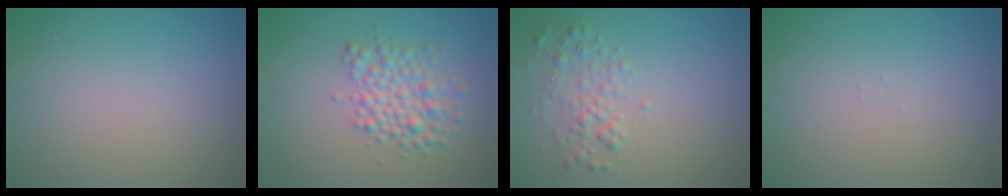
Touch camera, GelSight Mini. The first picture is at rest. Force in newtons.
{"total": 3.8, "press": 3.8, "slide": 0.0}
{"total": 2.0, "press": 2.0, "slide": 0.1}
{"total": 0.0}